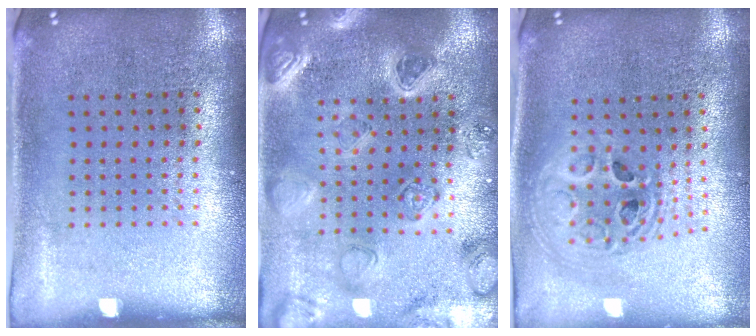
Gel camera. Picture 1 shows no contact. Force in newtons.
{"total": 2.2, "press": 2.2, "slide": 0.2}
{"total": 2.1, "press": 1.7, "slide": 1.3}